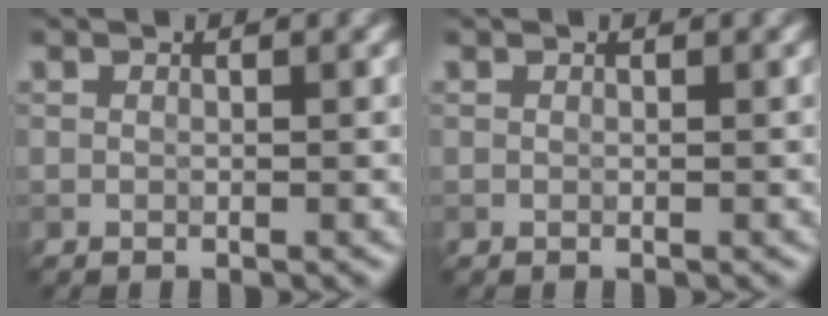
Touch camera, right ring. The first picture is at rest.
{"total": 0.0}